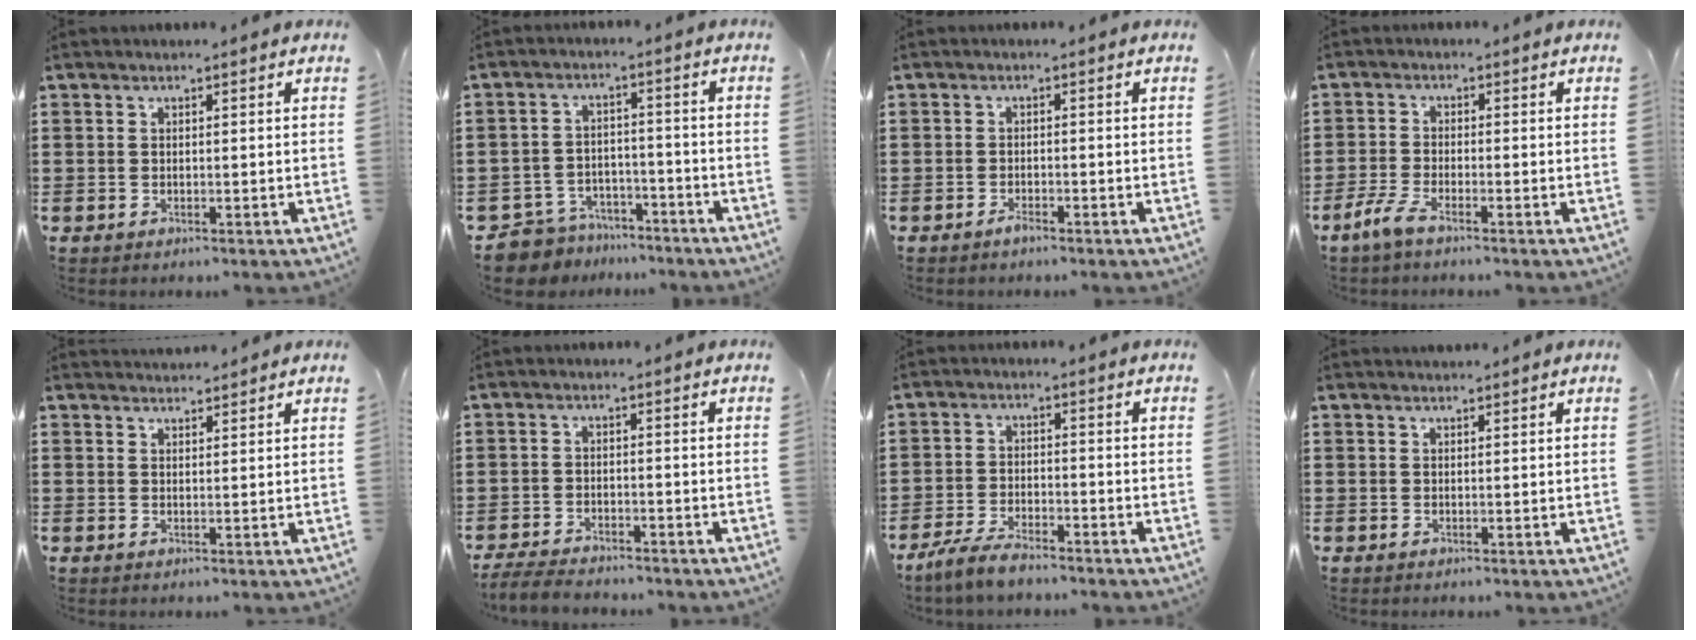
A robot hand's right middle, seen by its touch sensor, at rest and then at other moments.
{"total": 6.1, "force": [-6.0, 1.3, 0.1], "torque": [-0.024, 0.006, -0.127]}
{"total": 1.4, "force": [-1.2, 0.4, 0.7], "torque": [-0.016, -0.004, -0.021]}
{"total": 3.7, "force": [-2.7, 0.8, 2.4], "torque": [-0.067, -0.007, -0.058]}
{"total": 1.7, "force": [1.7, 0.3, -0.1], "torque": [-0.002, 0.003, 0.033]}
{"total": 3.5, "force": [-3.4, 0.7, 0.6], "torque": [-0.019, 0.000, -0.073]}
{"total": 4.7, "force": [-4.1, 1.0, 2.0], "torque": [-0.047, 0.000, -0.084]}
{"total": 0.6, "force": [0.6, 0.1, 0.0], "torque": [-0.002, 0.000, 0.012]}